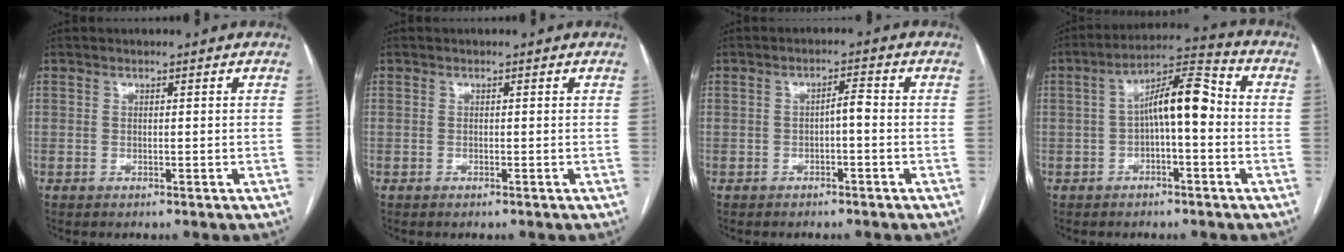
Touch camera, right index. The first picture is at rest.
{"total": 0.0}
{"total": 2.3, "force": [-0.6, 0.5, 2.1], "torque": [-0.032, 0.007, -0.010]}
{"total": 9.1, "force": [-0.4, 2.4, 8.8], "torque": [-0.149, 0.037, -0.009]}